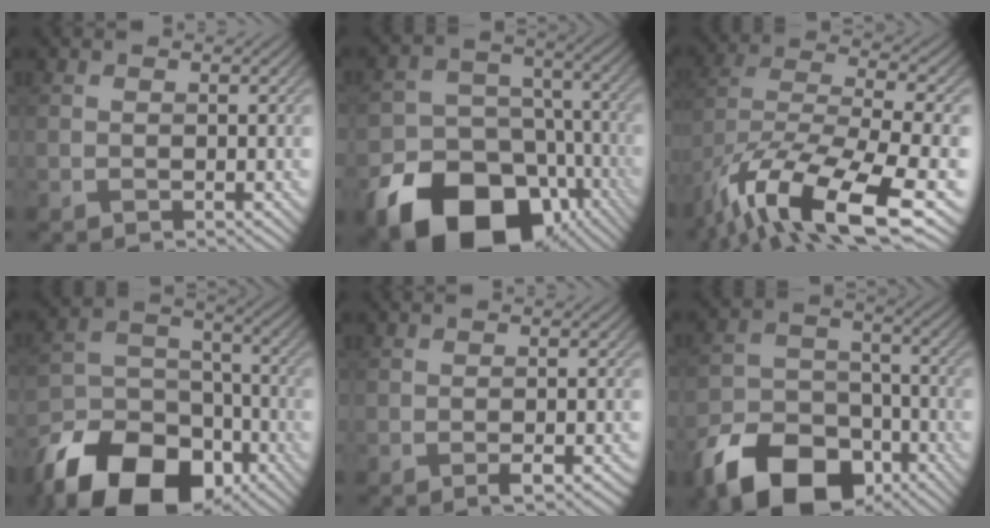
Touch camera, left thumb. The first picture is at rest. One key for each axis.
{"total": 19.4, "fx": -10.9, "fy": 13.5, "fz": 8.6, "tx": -0.172, "ty": -0.053, "tz": -0.169}
{"total": 16.3, "fx": -9.8, "fy": 5.4, "fz": 11.8, "tx": -0.260, "ty": -0.018, "tz": -0.167}
{"total": 16.8, "fx": -11.5, "fy": 9.6, "fz": 7.7, "tx": -0.181, "ty": -0.038, "tz": -0.199}
{"total": 1.4, "fx": -0.8, "fy": 0.3, "fz": 1.2, "tx": -0.017, "ty": 0.000, "tz": -0.012}
{"total": 14.3, "fx": -9.2, "fy": 8.2, "fz": 7.2, "tx": -0.162, "ty": -0.029, "tz": -0.166}